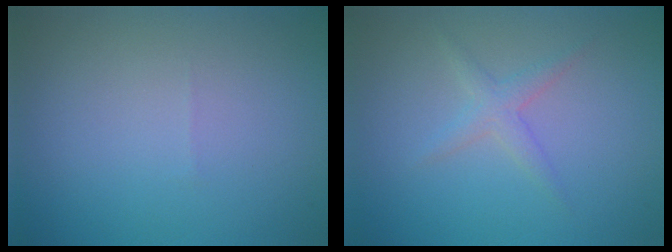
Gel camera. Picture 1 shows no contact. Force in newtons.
{"total": 1.6, "press": 1.6, "slide": 0.1}